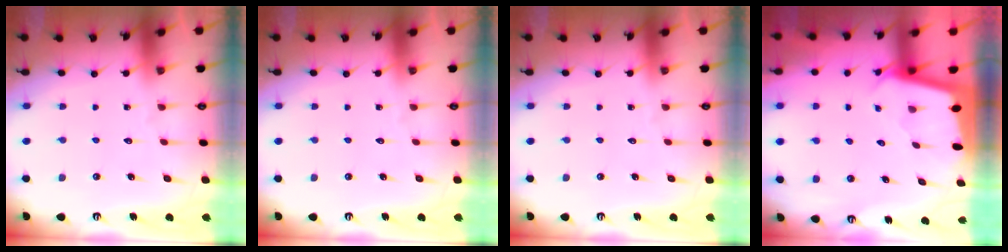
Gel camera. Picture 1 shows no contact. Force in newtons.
{"total": 0.0}
{"total": 0.0}
{"total": 2.1, "press": 2.1, "slide": 0.1}